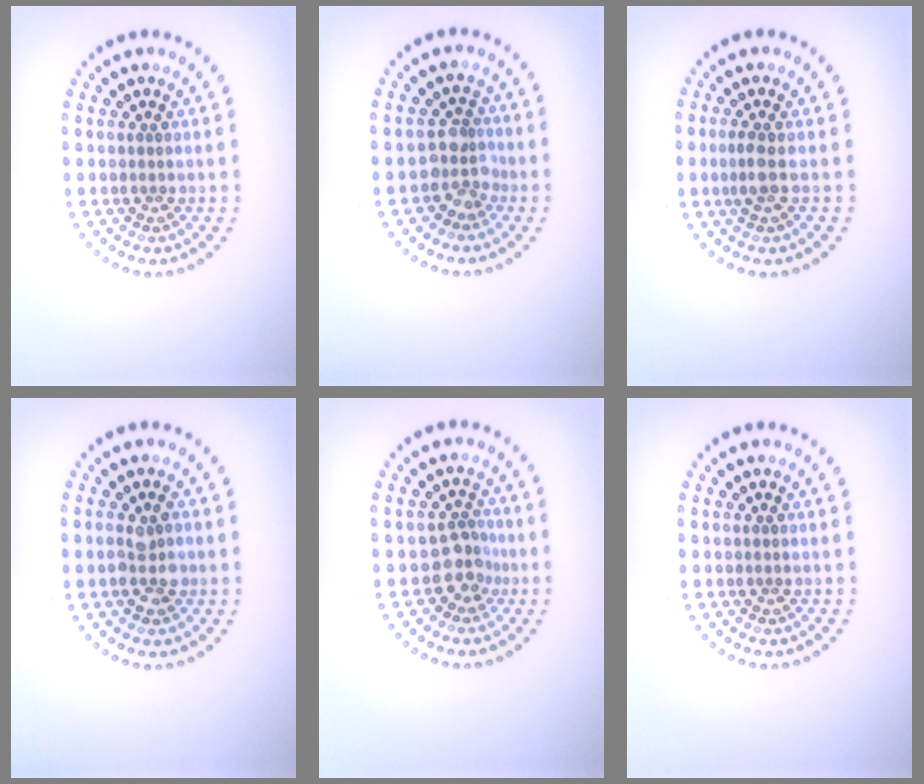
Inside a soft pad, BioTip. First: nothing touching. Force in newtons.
{"total": 2.5, "press": 1.9, "slide": 1.6}
{"total": 1.5, "press": 1.4, "slide": 0.7}
{"total": 2.3, "press": 2.2, "slide": 0.3}
{"total": 2.5, "press": 1.9, "slide": 1.6}
{"total": 0.0}